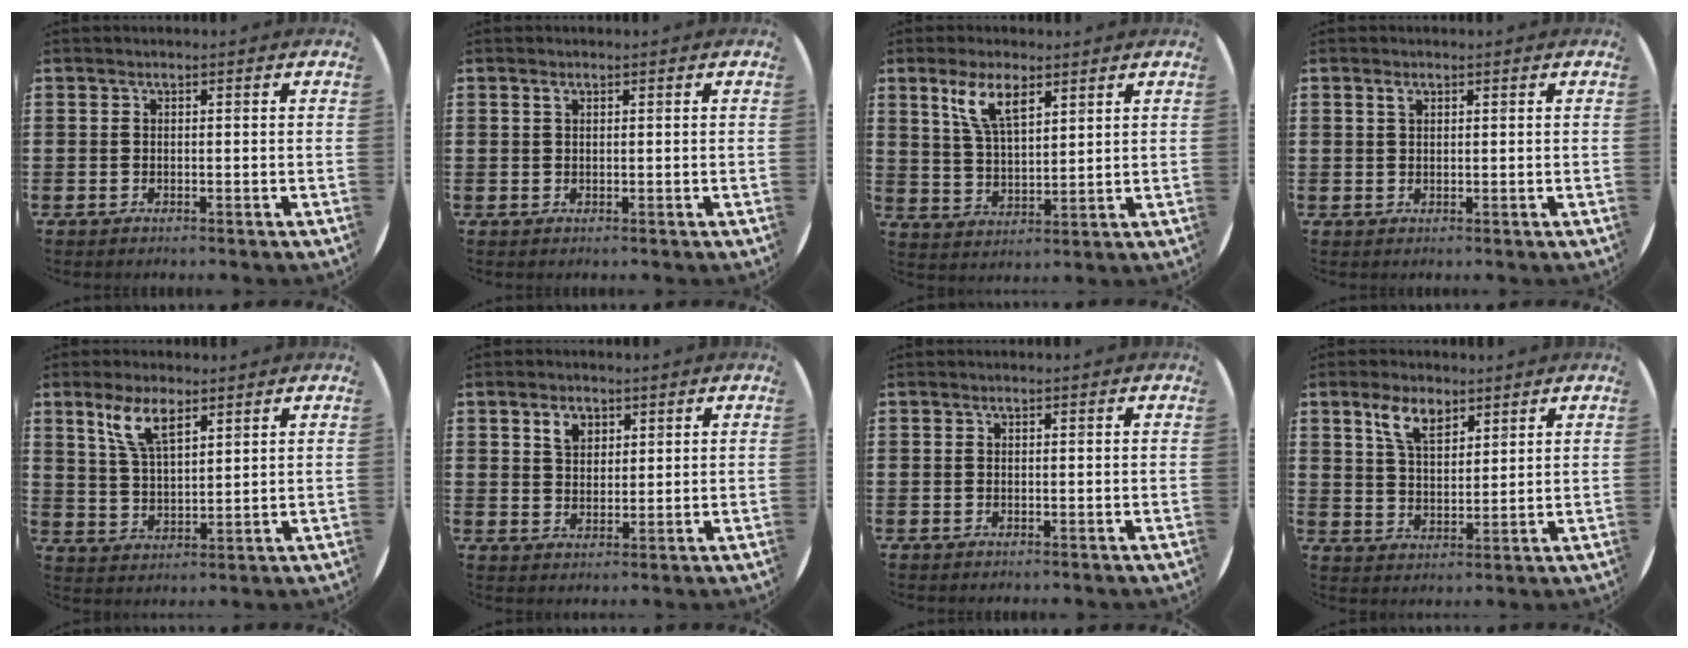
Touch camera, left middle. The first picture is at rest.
{"total": 0.7, "force": [0.4, 0.3, 0.4], "torque": [-0.002, -0.001, 0.006]}
{"total": 6.6, "force": [4.2, 2.3, 4.4], "torque": [-0.099, 0.003, 0.075]}
{"total": 1.1, "force": [0.7, 0.6, 0.6], "torque": [-0.006, 0.001, 0.010]}
{"total": 6.1, "force": [4.2, 2.0, 4.0], "torque": [-0.091, 0.002, 0.074]}
{"total": 3.0, "force": [1.9, 2.0, 1.2], "torque": [-0.011, -0.002, 0.032]}
{"total": 0.0}
{"total": 5.7, "force": [4.1, 2.5, 3.1], "torque": [-0.064, -0.004, 0.073]}